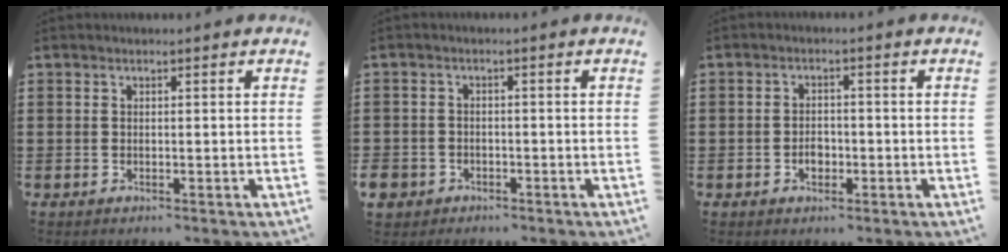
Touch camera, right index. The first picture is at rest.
{"total": 2.3, "force": [-1.9, 1.4, 0.1], "torque": [-0.014, -0.001, -0.044]}
{"total": 2.5, "force": [-0.9, 1.7, 1.5], "torque": [-0.022, -0.001, -0.021]}